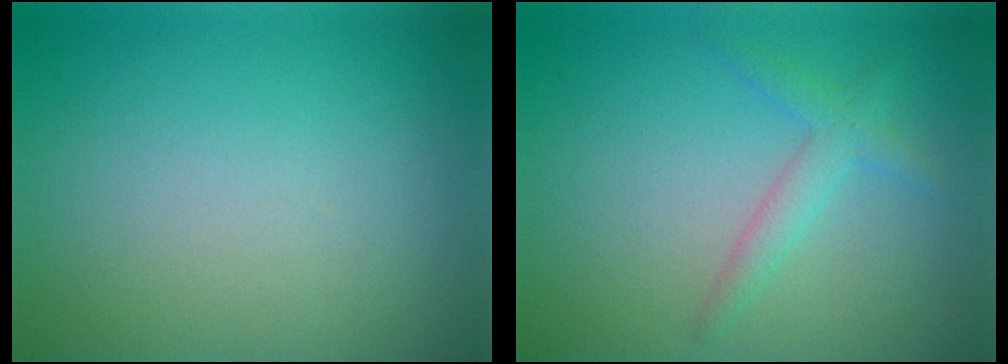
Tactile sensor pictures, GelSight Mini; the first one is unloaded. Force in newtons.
{"total": 2.1, "press": 2.1, "slide": 0.0}